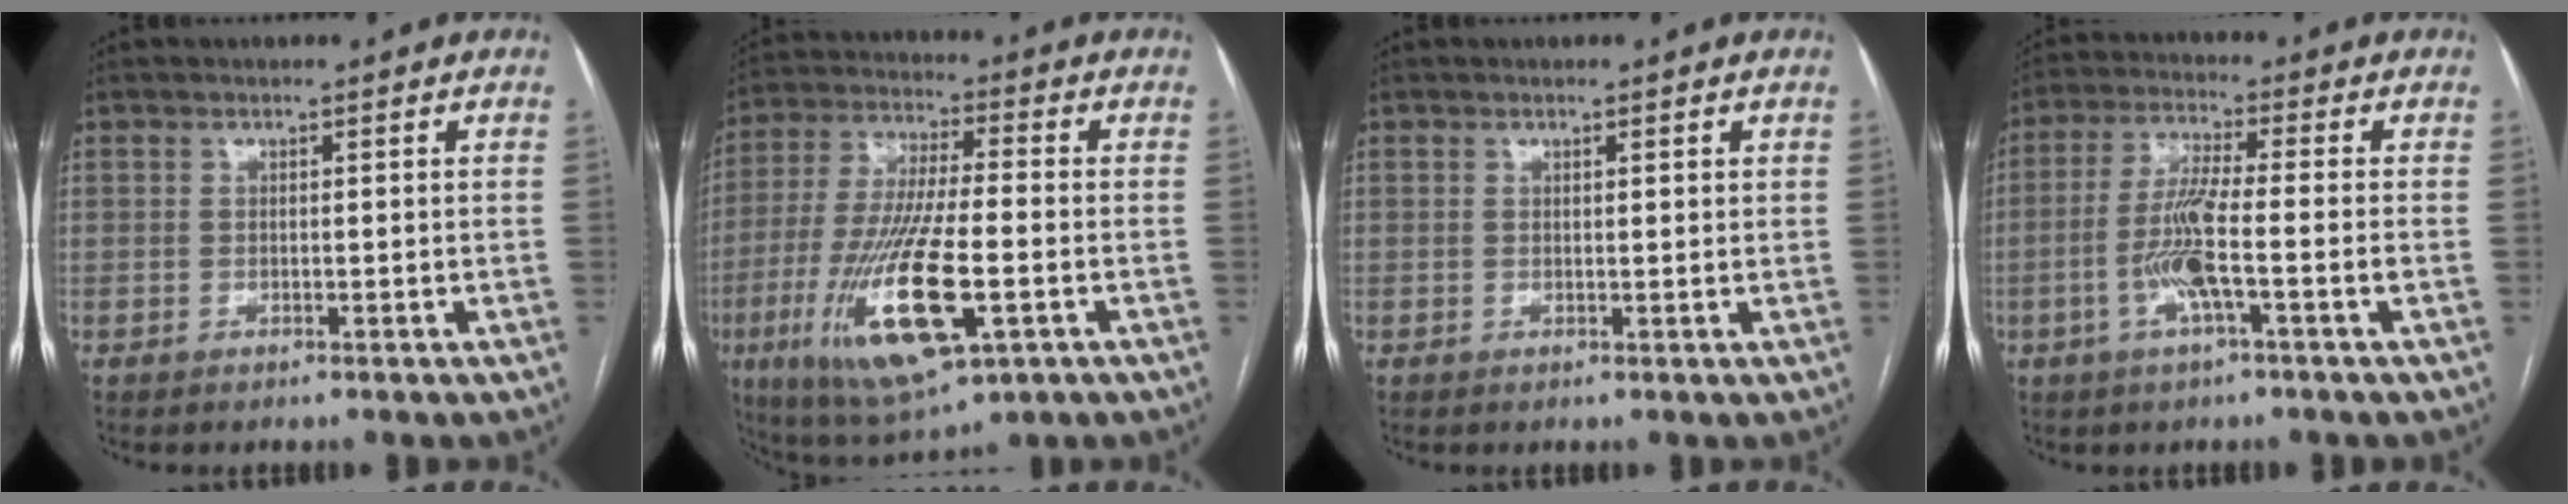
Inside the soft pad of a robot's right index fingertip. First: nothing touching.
{"total": 18.5, "force": [-5.9, 3.8, 17.1], "torque": [-0.357, -0.031, -0.096]}
{"total": 0.9, "force": [0.5, 0.1, 0.7], "torque": [-0.014, 0.000, 0.007]}
{"total": 7.9, "force": [-2.1, 0.1, 7.6], "torque": [-0.154, 0.001, -0.046]}